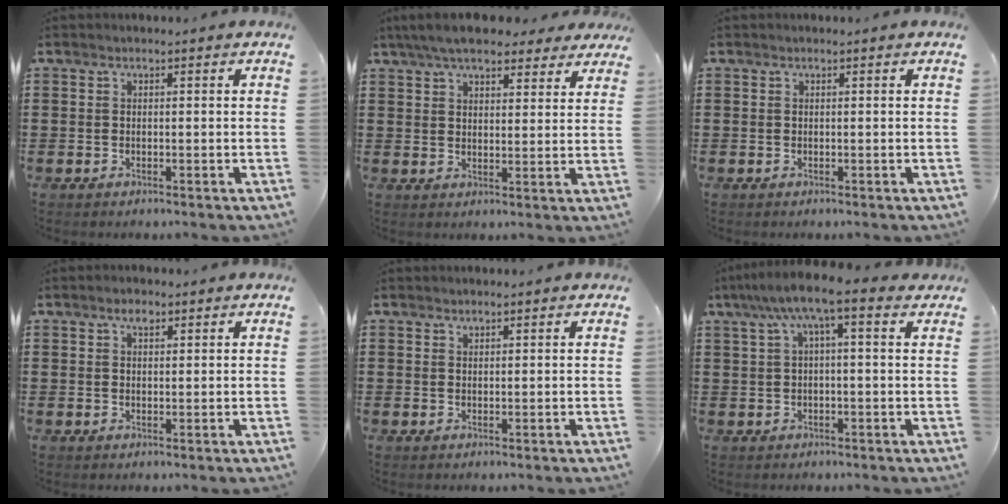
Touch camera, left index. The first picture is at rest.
{"total": 6.9, "force": [6.1, 1.7, 2.9], "torque": [-0.075, -0.007, 0.113]}
{"total": 0.0}
{"total": 1.9, "force": [1.2, 1.0, 1.1], "torque": [-0.026, 0.005, 0.021]}
{"total": 0.8, "force": [0.8, 0.3, 0.0], "torque": [-0.002, 0.001, 0.015]}
{"total": 6.1, "force": [2.2, 0.9, 5.6], "torque": [-0.110, 0.003, 0.035]}